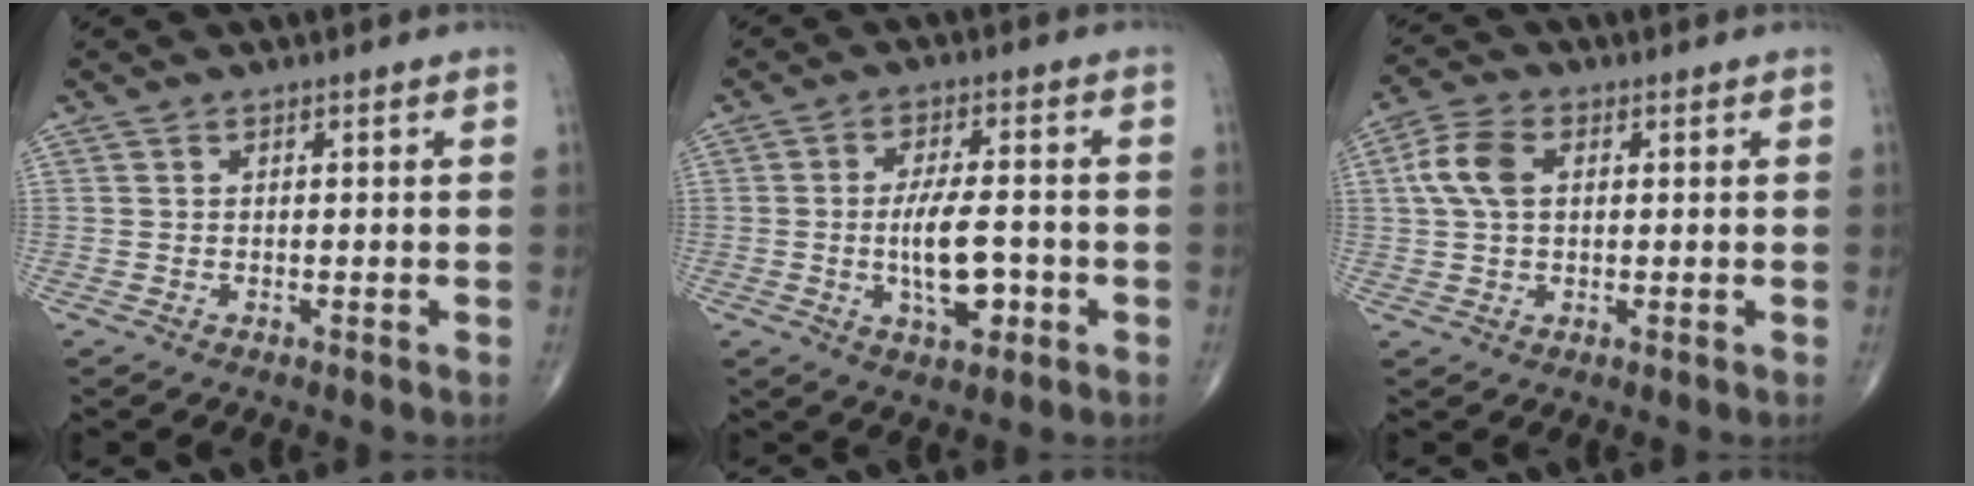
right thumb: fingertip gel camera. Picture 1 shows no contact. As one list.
[{"total": 9.1, "force": [-1.8, 3.6, 8.1], "torque": [-0.137, 0.007, -0.027]}, {"total": 7.1, "force": [1.4, 4.3, 5.4], "torque": [-0.118, 0.015, 0.025]}]